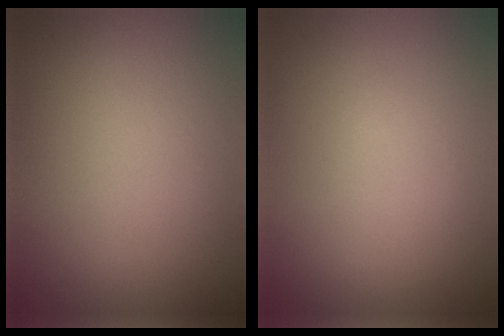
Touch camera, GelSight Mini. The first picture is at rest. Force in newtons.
{"total": 0.0}